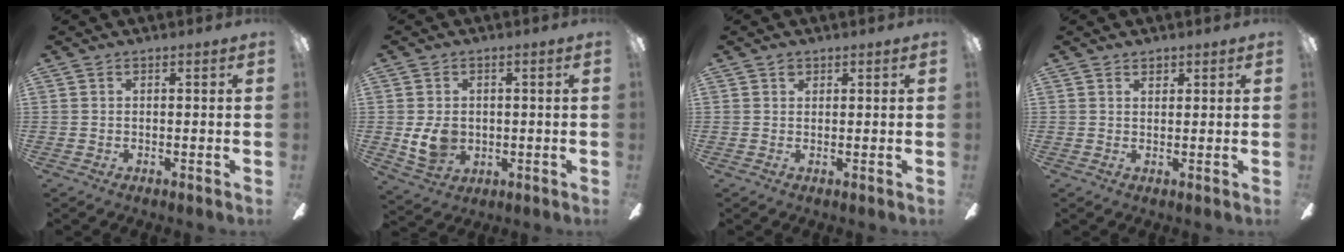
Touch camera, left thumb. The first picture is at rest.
{"total": 7.5, "force": [0.1, 6.1, 4.3], "torque": [-0.085, 0.003, 0.002]}
{"total": 1.7, "force": [1.1, 1.0, 0.6], "torque": [-0.006, -0.002, 0.020]}
{"total": 1.5, "force": [1.3, 0.8, 0.3], "torque": [0.000, -0.002, 0.022]}